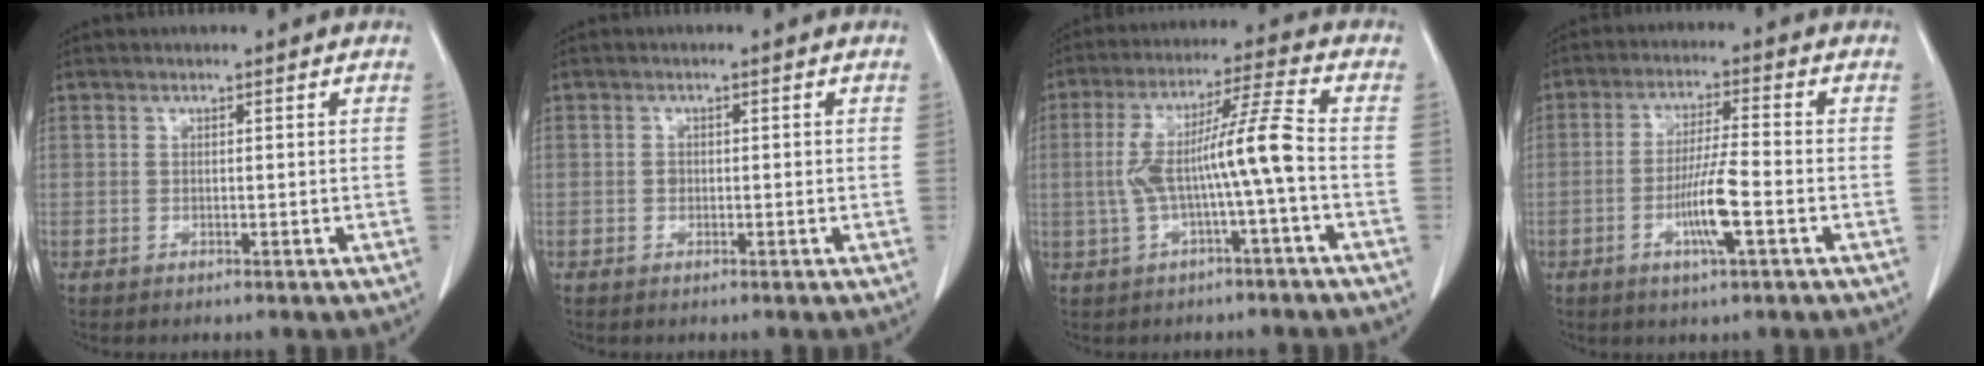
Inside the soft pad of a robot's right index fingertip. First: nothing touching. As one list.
[{"total": 0.9, "force": [-0.1, 0.8, 0.5], "torque": [-0.008, 0.002, -0.001]}, {"total": 9.8, "force": [-1.3, -0.3, 9.7], "torque": [-0.186, 0.029, -0.024]}, {"total": 7.3, "force": [-2.6, 0.1, 6.8], "torque": [-0.130, -0.006, -0.048]}]